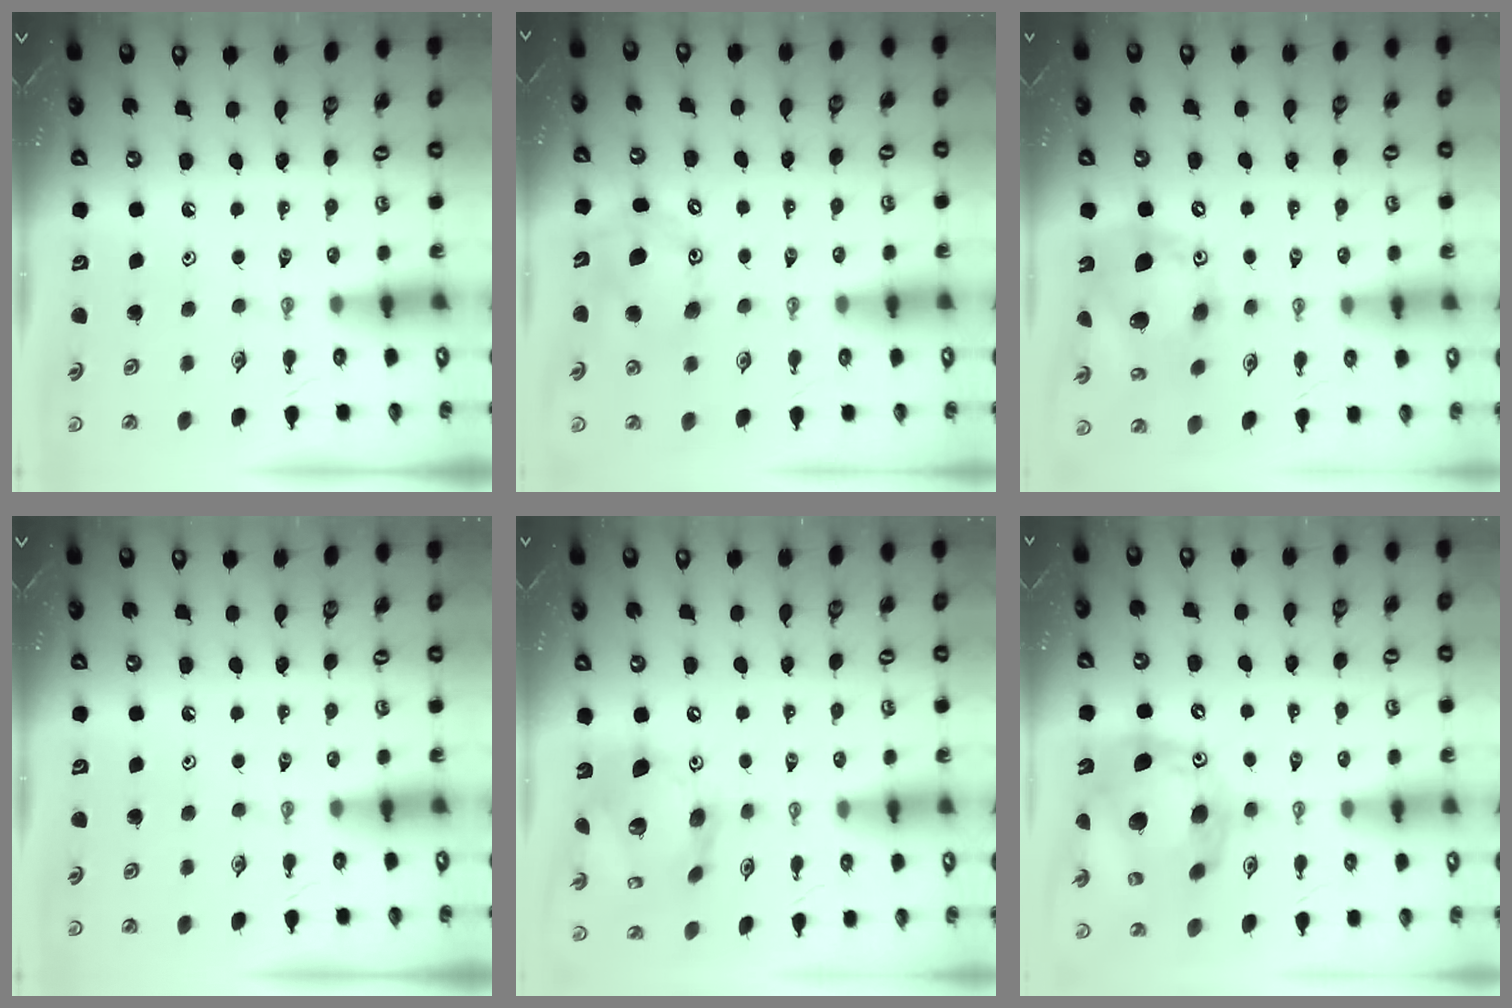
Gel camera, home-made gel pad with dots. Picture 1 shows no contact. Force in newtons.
{"total": 11.9, "press": 11.4, "slide": 3.4}
{"total": 16.7, "press": 16.4, "slide": 2.9}
{"total": 0.0}
{"total": 17.1, "press": 17.0, "slide": 1.8}
{"total": 19.6, "press": 19.4, "slide": 2.7}